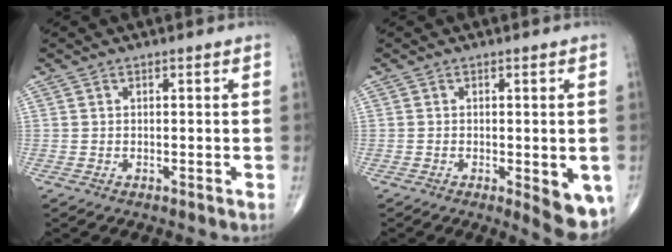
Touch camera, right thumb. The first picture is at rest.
{"total": 7.3, "force": [-2.2, 2.6, 6.5], "torque": [-0.071, -0.013, -0.026]}